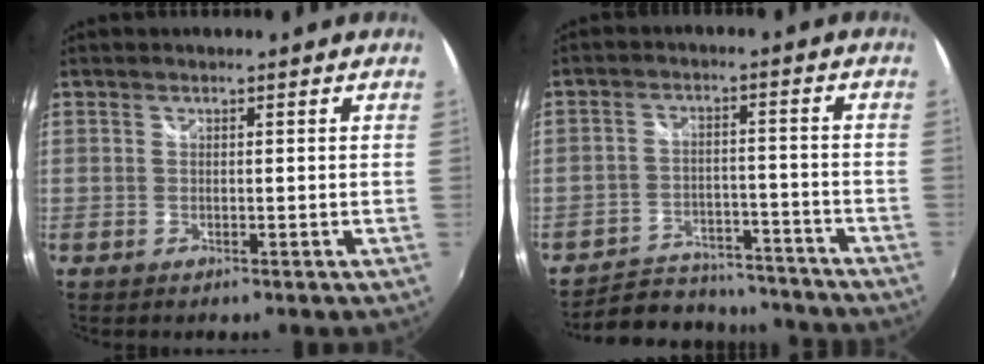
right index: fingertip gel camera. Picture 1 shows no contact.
{"total": 15.7, "force": [-13.8, 6.2, 4.1], "torque": [-0.102, 0.025, -0.178]}